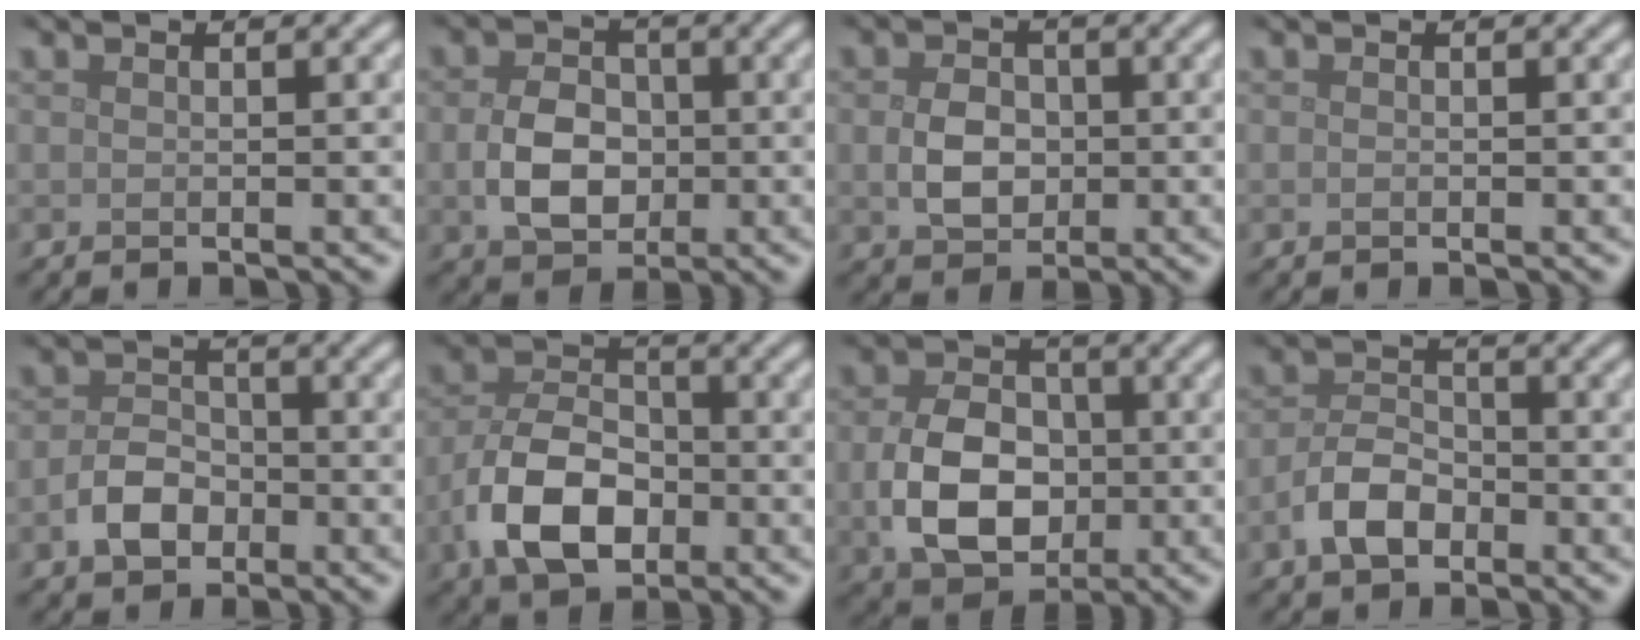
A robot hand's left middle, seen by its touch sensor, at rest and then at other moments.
{"total": 4.7, "force": [-0.6, 3.5, 3.0], "torque": [-0.060, -0.003, -0.010]}
{"total": 3.6, "force": [-0.2, 2.8, 2.3], "torque": [-0.047, -0.003, -0.007]}
{"total": 0.0}
{"total": 3.4, "force": [-1.5, 2.4, 1.8], "torque": [-0.031, 0.006, -0.033]}
{"total": 7.5, "force": [-2.7, 4.7, 5.1], "torque": [-0.105, -0.001, -0.056]}
{"total": 7.1, "force": [-1.0, 5.2, 4.8], "torque": [-0.101, -0.009, -0.017]}
{"total": 3.9, "force": [-1.9, 2.3, 2.4], "torque": [-0.043, 0.006, -0.042]}